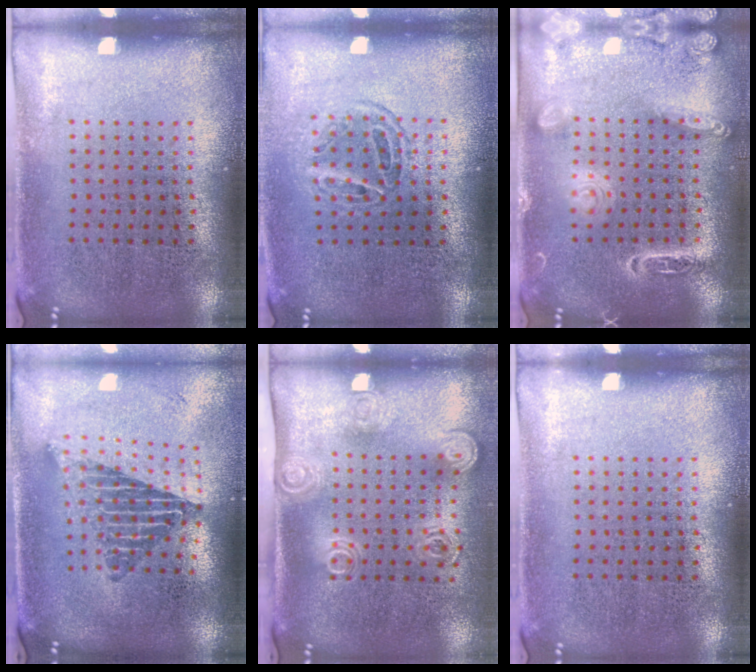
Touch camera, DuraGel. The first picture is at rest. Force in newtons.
{"total": 1.2, "press": 1.0, "slide": 0.6}
{"total": 1.9, "press": 1.8, "slide": 0.4}
{"total": 2.0, "press": 1.5, "slide": 1.4}
{"total": 2.0, "press": 1.5, "slide": 1.3}
{"total": 0.0}